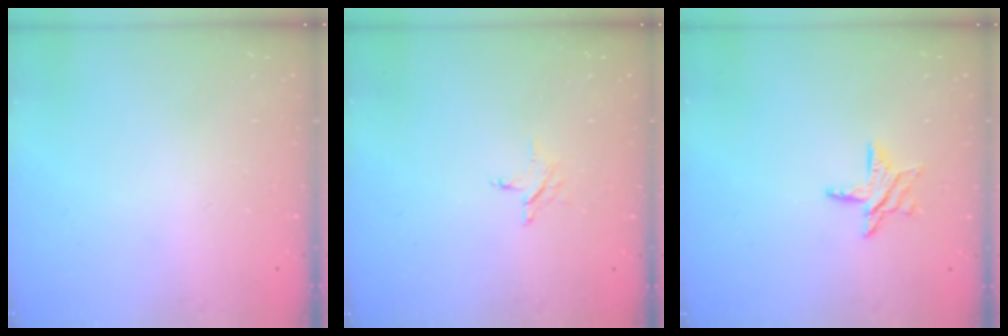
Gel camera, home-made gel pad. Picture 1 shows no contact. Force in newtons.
{"total": 3.1, "press": 3.1, "slide": 0.3}
{"total": 7.4, "press": 7.4, "slide": 0.6}